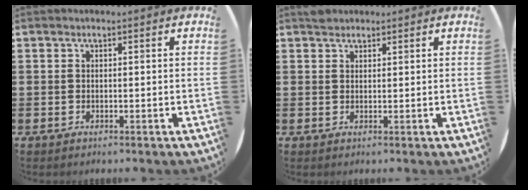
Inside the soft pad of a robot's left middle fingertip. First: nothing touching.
{"total": 1.3, "force": [1.2, 0.4, 0.0], "torque": [0.006, 0.000, 0.021]}